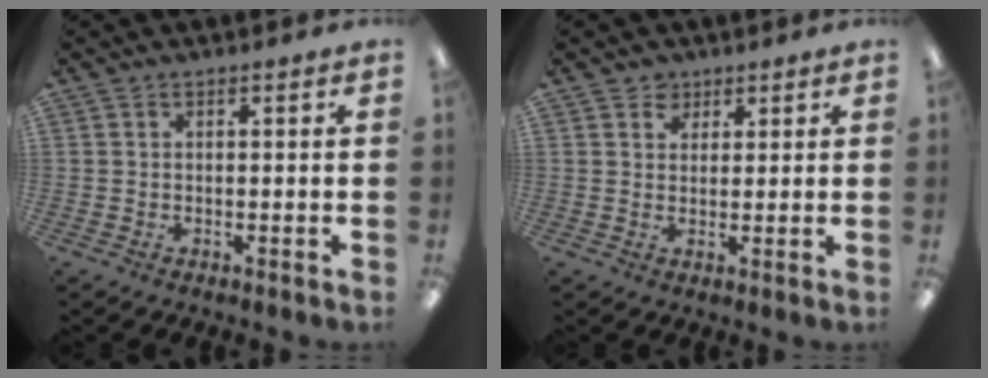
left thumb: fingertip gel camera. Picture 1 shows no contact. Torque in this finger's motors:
{"motor_torque": [-0.15, 0.03, -0.87, 0.23, -0.15]}